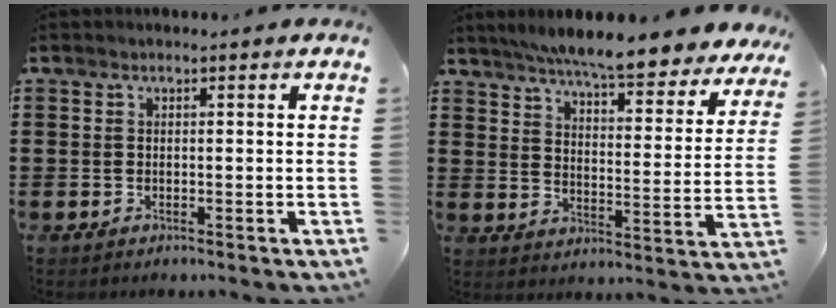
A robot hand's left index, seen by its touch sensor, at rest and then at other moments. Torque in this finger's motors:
{"motor_torque": [1.25, -0.89, 0.51, 0.21]}